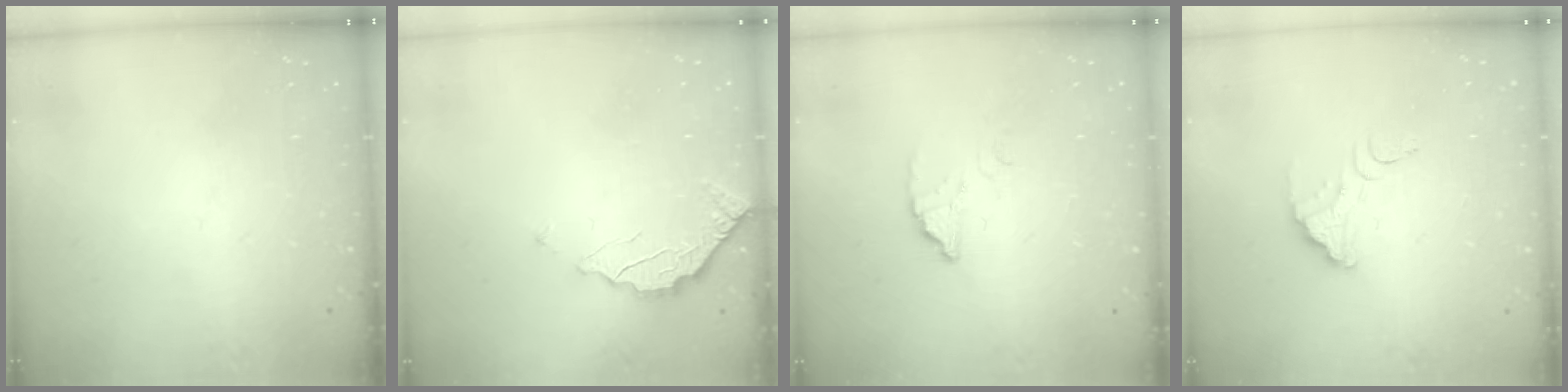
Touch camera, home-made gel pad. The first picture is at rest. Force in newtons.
{"total": 2.4, "press": 2.4, "slide": 0.2}
{"total": 3.0, "press": 3.0, "slide": 0.2}
{"total": 4.3, "press": 4.2, "slide": 0.3}